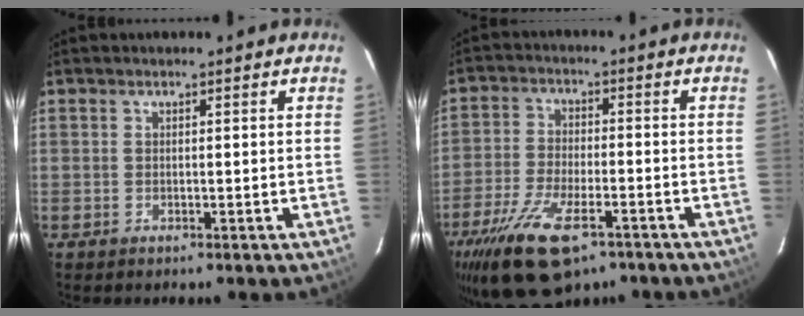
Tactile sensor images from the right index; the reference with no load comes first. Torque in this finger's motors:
{"motor_torque": [1.43, -0.71, 0.84, 0.21]}